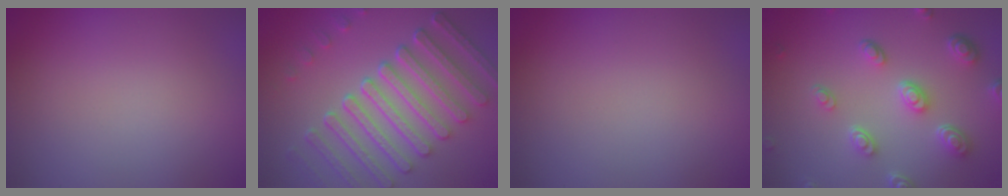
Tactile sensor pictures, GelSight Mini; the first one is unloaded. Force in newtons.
{"total": 7.9, "press": 6.0, "slide": 5.2}
{"total": 0.0}
{"total": 4.9, "press": 3.8, "slide": 3.1}